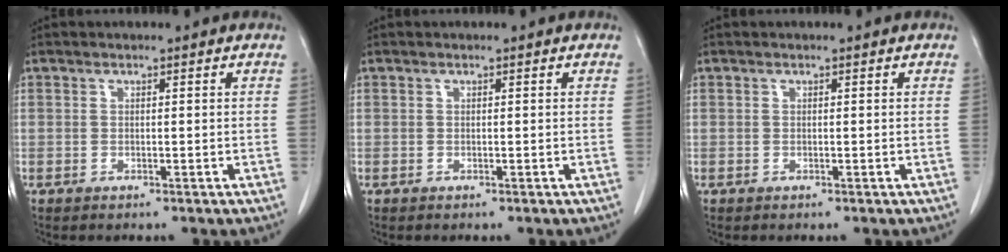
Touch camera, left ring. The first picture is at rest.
{"total": 0.0}
{"total": 0.0}